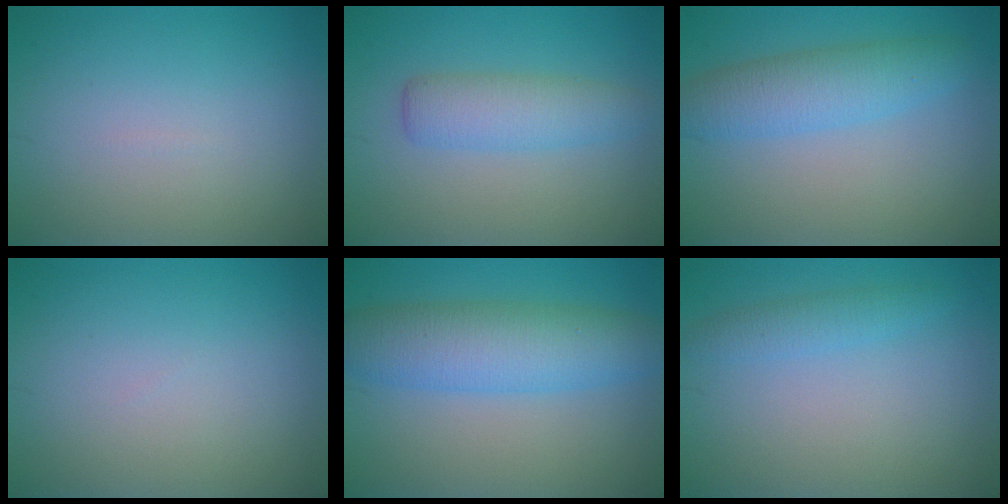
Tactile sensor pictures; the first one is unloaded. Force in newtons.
{"total": 3.4, "press": 3.4, "slide": 0.1}
{"total": 4.3, "press": 4.3, "slide": 0.1}
{"total": 0.0}
{"total": 6.7, "press": 6.7, "slide": 0.1}
{"total": 1.7, "press": 1.7, "slide": 0.0}